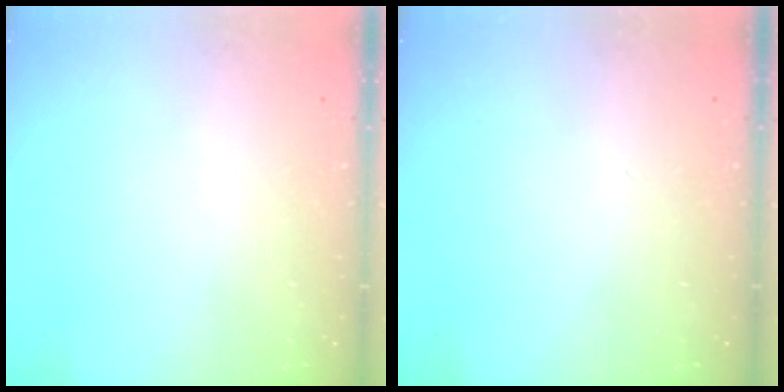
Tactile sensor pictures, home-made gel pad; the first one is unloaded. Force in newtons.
{"total": 0.0}